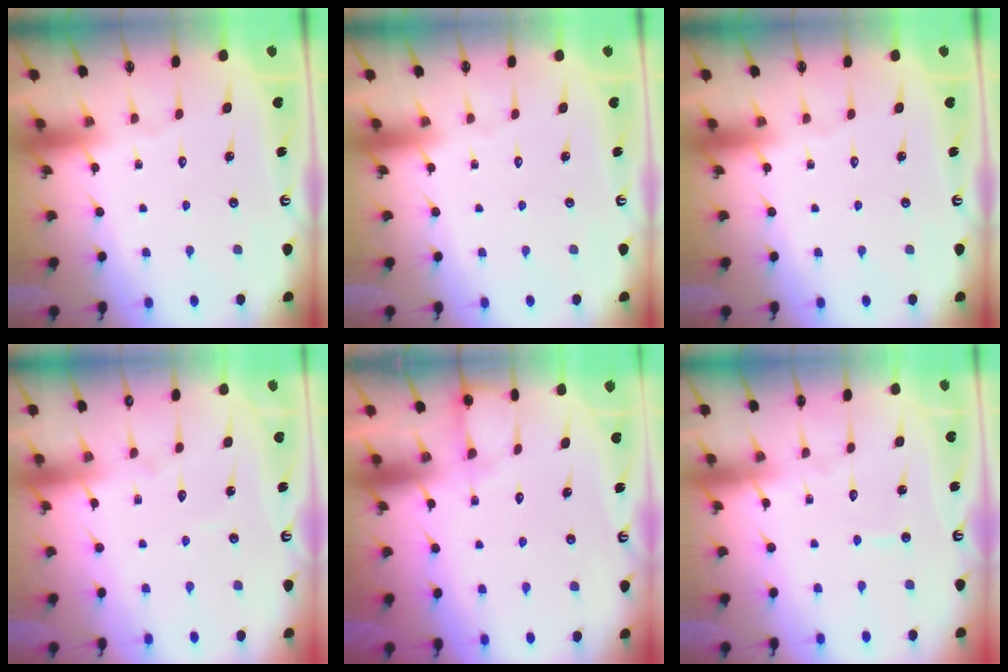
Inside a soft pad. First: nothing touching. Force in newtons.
{"total": 0.0}
{"total": 0.0}
{"total": 4.0, "press": 4.0, "slide": 0.3}
{"total": 4.7, "press": 4.7, "slide": 0.4}
{"total": 4.3, "press": 4.3, "slide": 0.4}